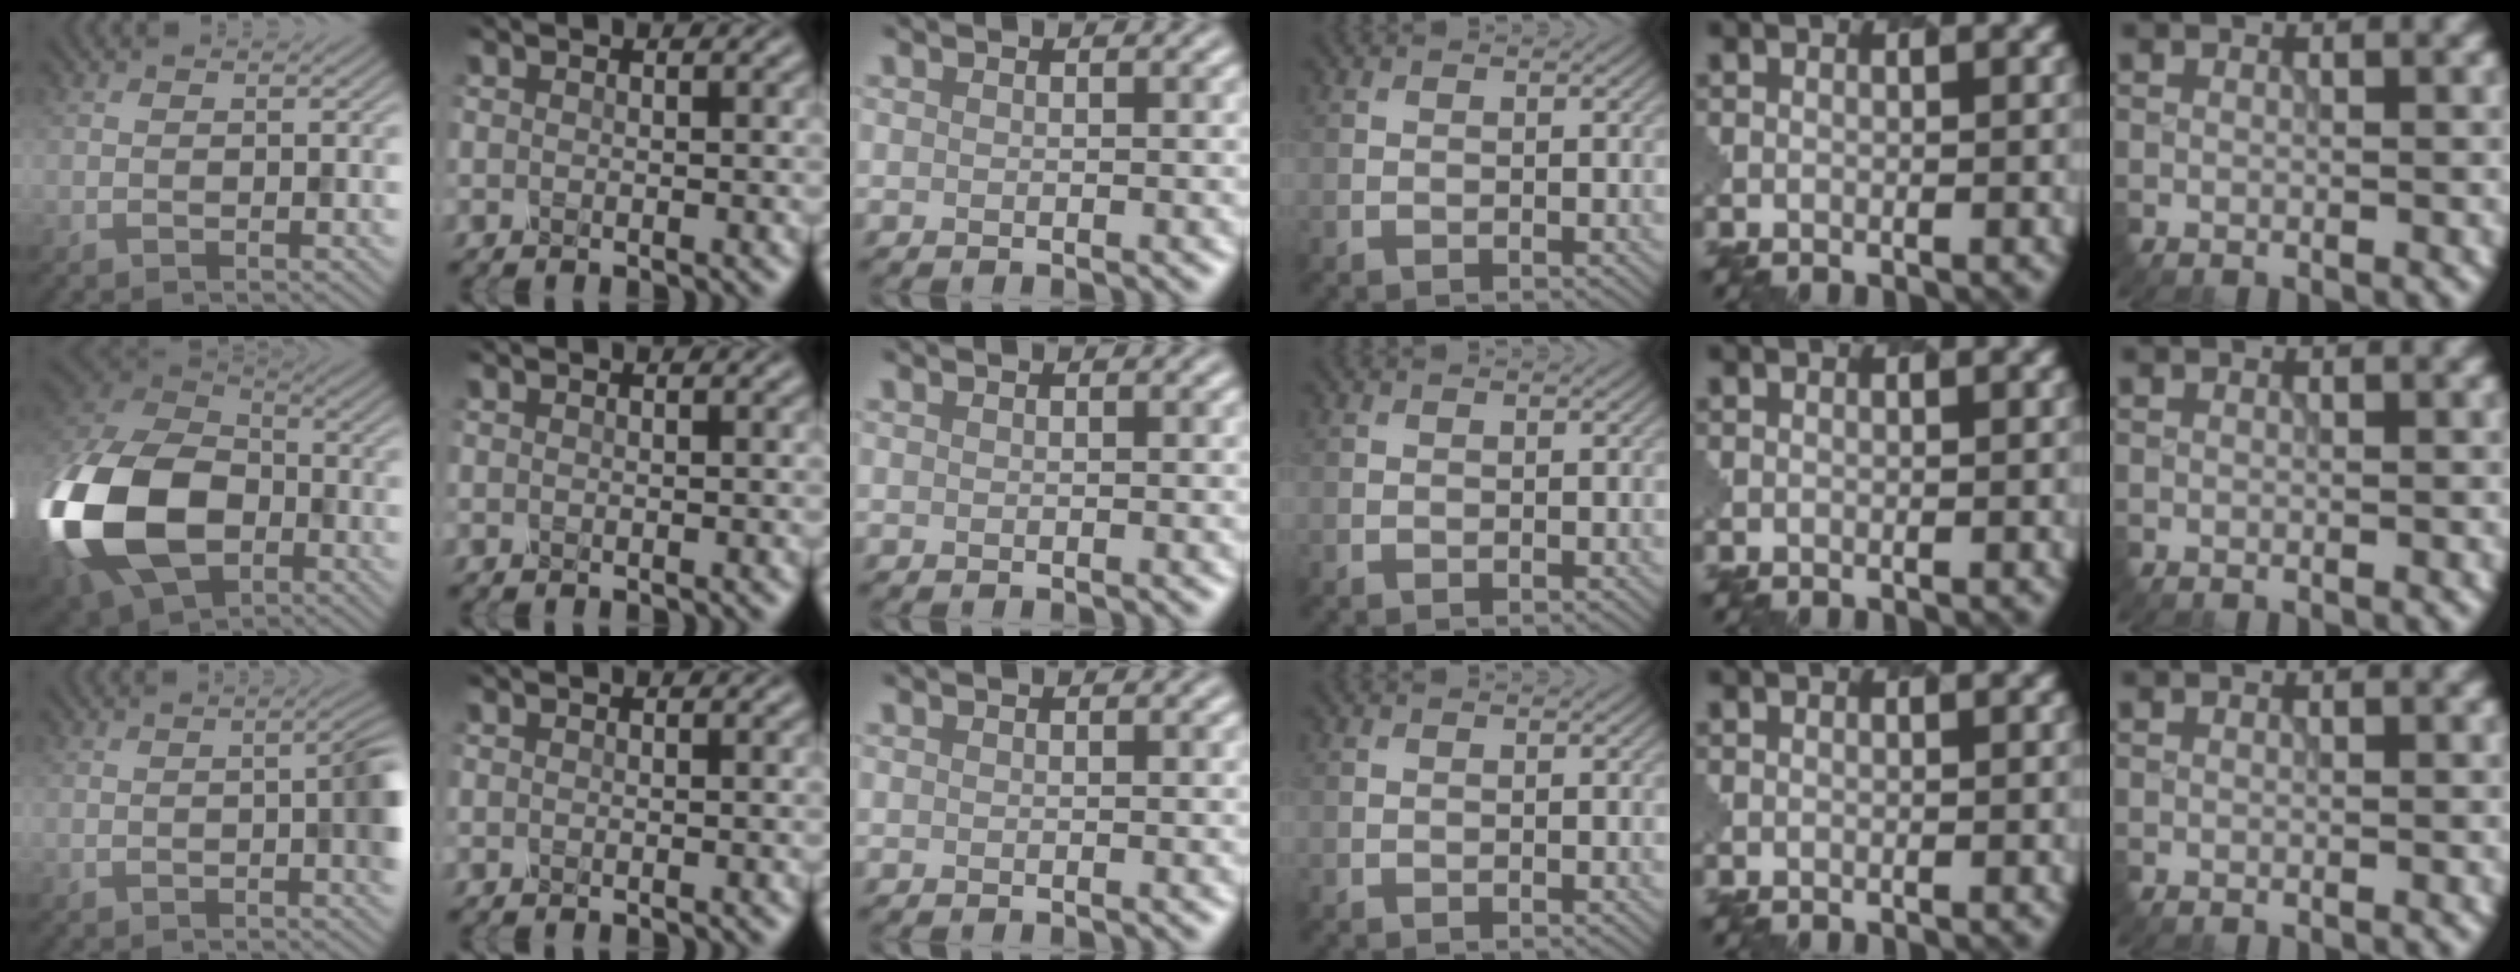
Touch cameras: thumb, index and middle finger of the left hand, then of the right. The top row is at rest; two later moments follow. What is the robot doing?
{"motion": "dispense", "object": "spray bottle"}